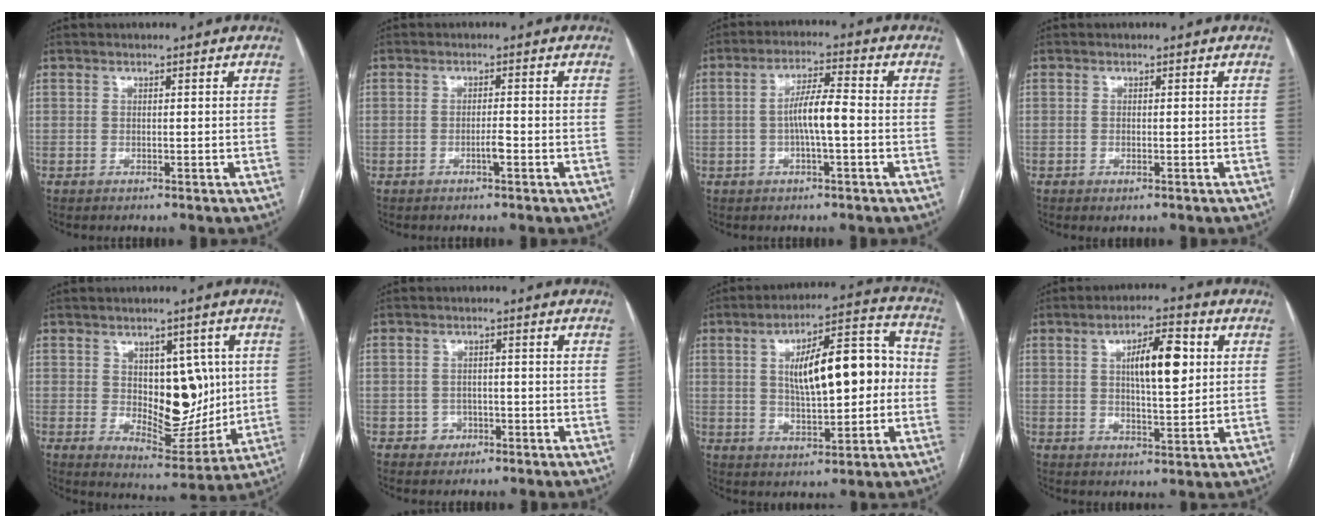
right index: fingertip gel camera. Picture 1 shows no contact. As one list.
[{"total": 1.6, "force": [-0.7, 0.1, 1.4], "torque": [-0.027, 0.000, -0.013]}, {"total": 5.9, "force": [-0.7, 0.7, 5.8], "torque": [-0.111, 0.010, -0.014]}, {"total": 0.8, "force": [-0.4, 0.3, 0.6], "torque": [-0.008, -0.003, -0.001]}, {"total": 10.9, "force": [1.3, 6.0, 9.0], "torque": [-0.122, -0.001, 0.037]}, {"total": 2.7, "force": [-1.0, 2.4, 0.4], "torque": [0.003, 0.010, -0.013]}, {"total": 15.2, "force": [1.0, 5.0, 14.3], "torque": [-0.220, 0.037, 0.020]}, {"total": 9.2, "force": [2.3, 2.6, 8.5], "torque": [-0.140, 0.011, 0.040]}]